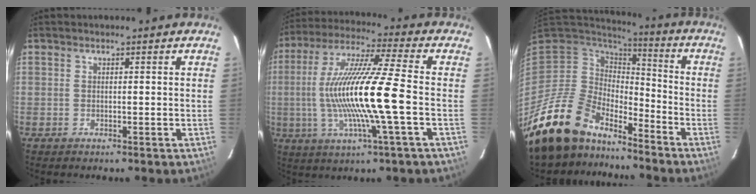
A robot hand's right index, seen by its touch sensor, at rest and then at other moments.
{"total": 17.3, "force": [-2.2, -0.1, 17.1], "torque": [-0.329, -0.004, -0.038]}
{"total": 19.0, "force": [-15.7, 7.9, 7.0], "torque": [-0.160, -0.017, -0.281]}